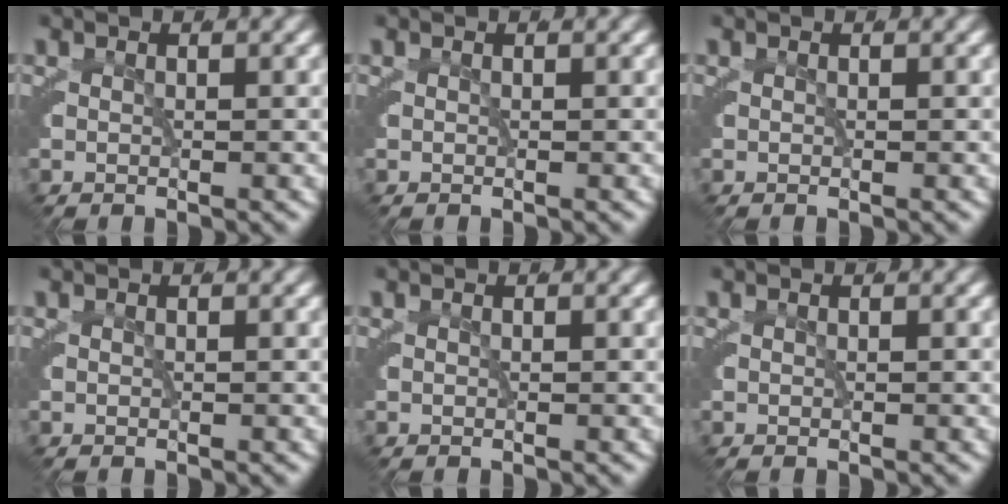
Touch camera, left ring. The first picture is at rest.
{"total": 0.0}
{"total": 0.0}
{"total": 0.0}
{"total": 0.0}
{"total": 0.0}